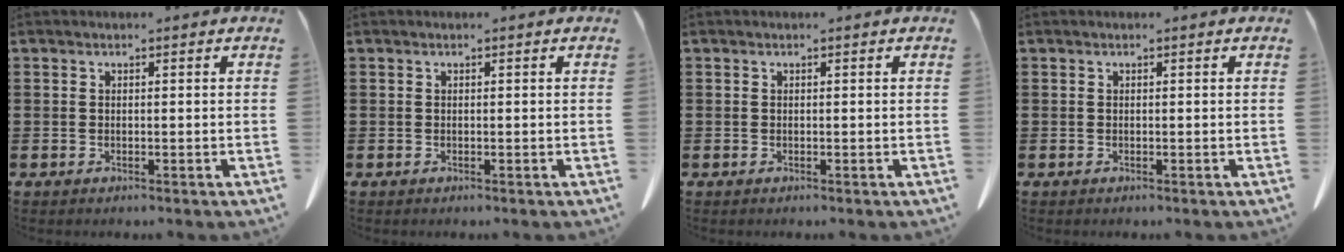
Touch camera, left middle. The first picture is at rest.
{"total": 0.0}
{"total": 0.0}
{"total": 0.0}